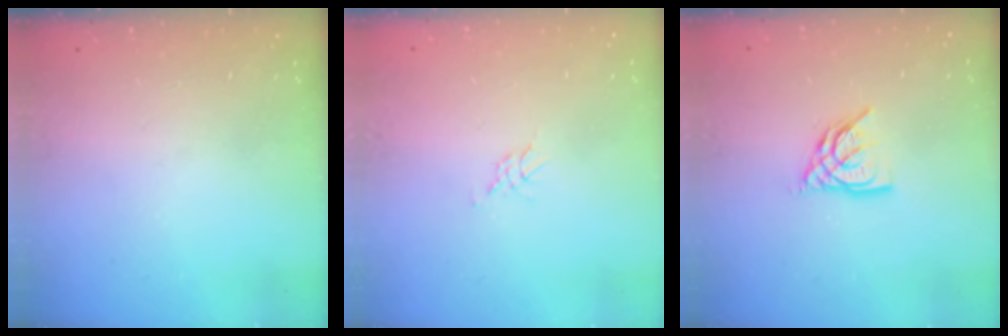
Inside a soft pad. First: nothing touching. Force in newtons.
{"total": 1.4, "press": 1.4, "slide": 0.2}
{"total": 8.1, "press": 8.0, "slide": 1.0}